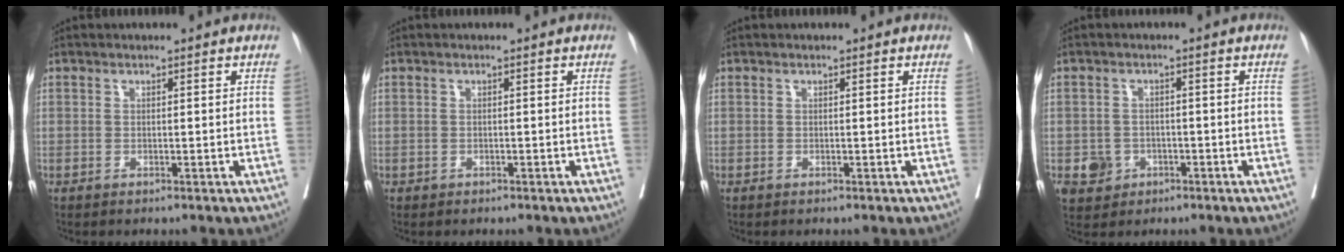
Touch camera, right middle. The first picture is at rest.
{"total": 0.0}
{"total": 0.0}
{"total": 3.7, "force": [-1.4, 3.3, 0.8], "torque": [-0.005, 0.008, -0.016]}